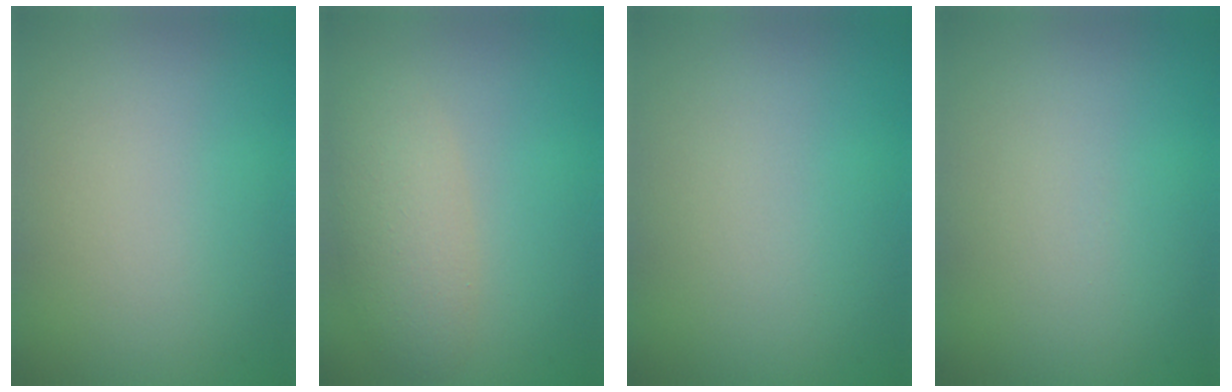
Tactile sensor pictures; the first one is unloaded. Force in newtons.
{"total": 3.6, "press": 3.6, "slide": 0.2}
{"total": 0.0}
{"total": 0.0}